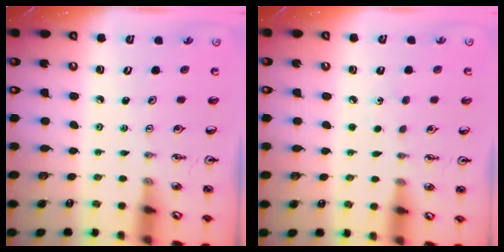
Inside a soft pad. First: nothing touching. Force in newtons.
{"total": 3.2, "press": 3.2, "slide": 0.4}